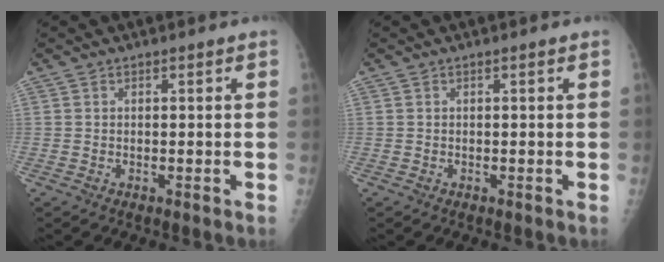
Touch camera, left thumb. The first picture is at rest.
{"total": 0.0}